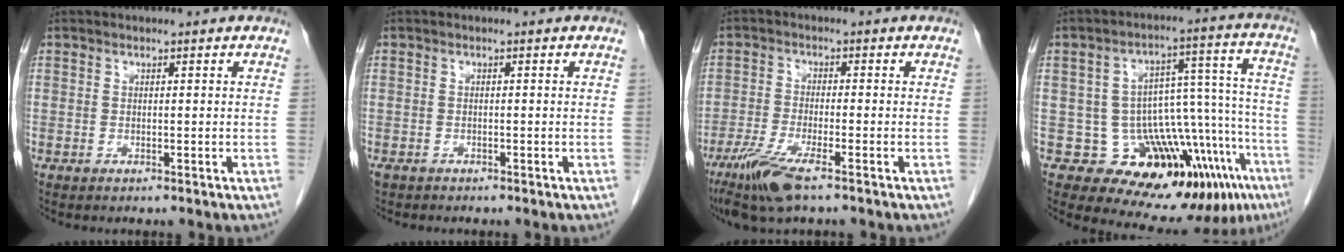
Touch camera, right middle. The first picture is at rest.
{"total": 1.3, "force": [-1.1, 0.6, 0.2], "torque": [-0.010, -0.001, -0.018]}
{"total": 7.6, "force": [-4.9, 0.8, 5.8], "torque": [-0.122, -0.020, -0.093]}
{"total": 16.4, "force": [-9.1, 5.6, 12.4], "torque": [-0.125, 0.064, -0.123]}